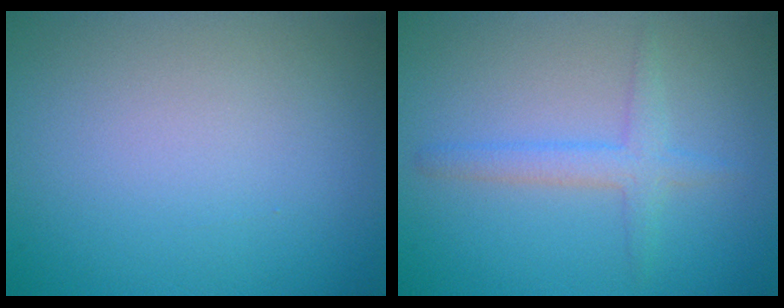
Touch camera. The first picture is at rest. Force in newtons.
{"total": 2.3, "press": 2.3, "slide": 0.1}